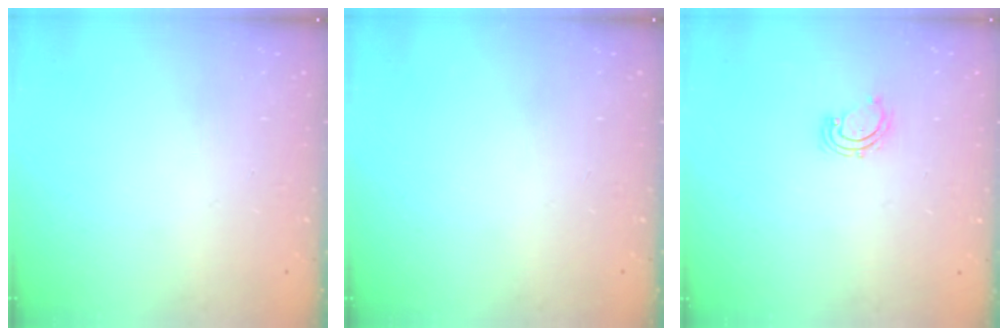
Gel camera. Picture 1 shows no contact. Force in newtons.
{"total": 0.0}
{"total": 2.9, "press": 2.9, "slide": 0.4}